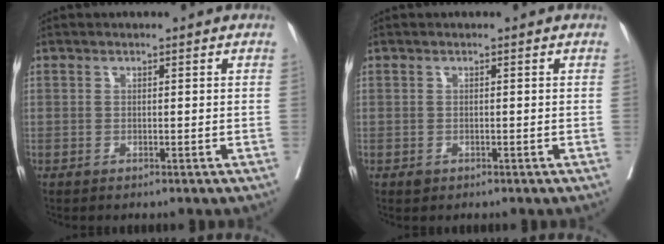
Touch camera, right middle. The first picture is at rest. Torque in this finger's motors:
{"motor_torque": [0.22, -0.14, 0.02, 0.01]}